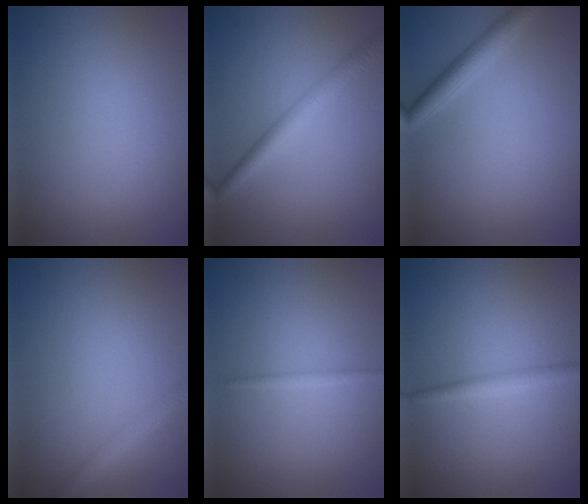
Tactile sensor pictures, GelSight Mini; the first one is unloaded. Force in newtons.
{"total": 3.5, "press": 3.5, "slide": 0.1}
{"total": 2.6, "press": 2.6, "slide": 0.1}
{"total": 2.7, "press": 2.7, "slide": 0.1}
{"total": 0.7, "press": 0.7, "slide": 0.0}
{"total": 1.7, "press": 1.7, "slide": 0.1}